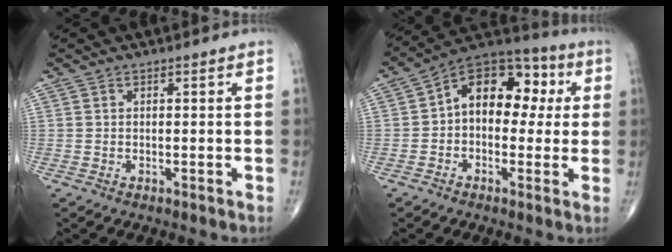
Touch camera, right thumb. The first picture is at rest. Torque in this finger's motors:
{"motor_torque": [0.01, 0.46, 0.60, 0.03, 0.08]}